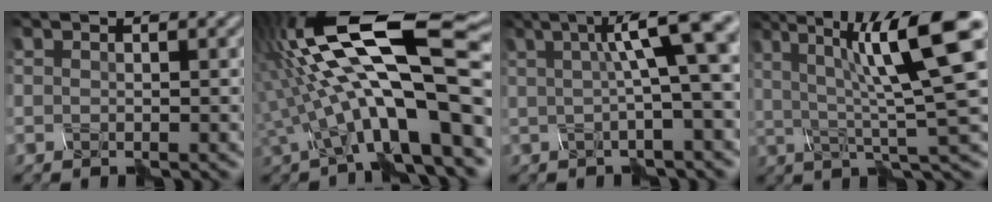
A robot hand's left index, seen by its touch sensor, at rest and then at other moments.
{"total": 12.7, "force": [-2.3, 2.8, 12.2], "torque": [-0.245, 0.001, -0.010]}
{"total": 5.2, "force": [0.4, -0.1, 5.2], "torque": [-0.087, -0.009, 0.035]}
{"total": 8.9, "force": [1.2, 1.1, 8.8], "torque": [-0.168, -0.014, 0.054]}